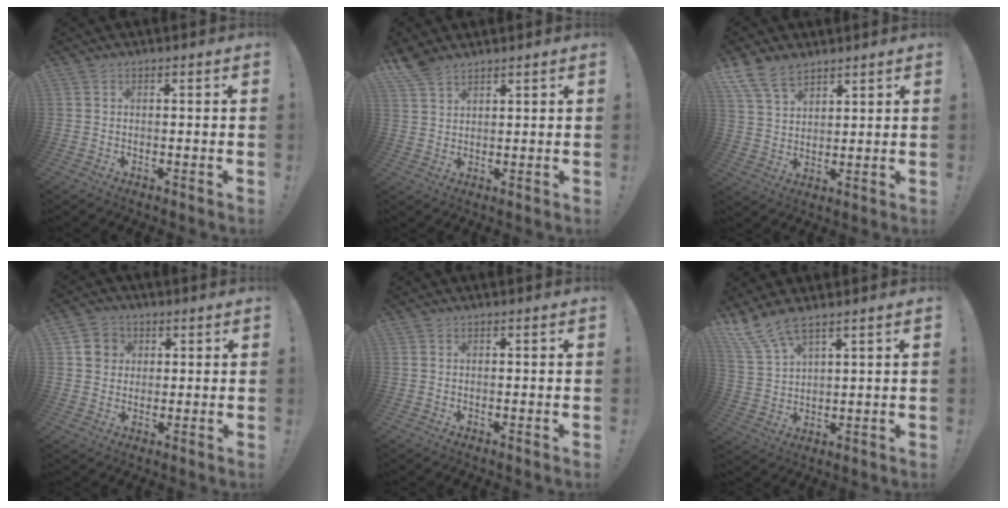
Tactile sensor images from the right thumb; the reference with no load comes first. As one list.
[{"total": 5.5, "force": [4.7, 2.0, 2.1], "torque": [-0.038, -0.028, 0.089]}, {"total": 9.9, "force": [7.3, 5.4, 4.0], "torque": [-0.084, -0.032, 0.144]}, {"total": 6.2, "force": [1.8, 5.7, 1.6], "torque": [-0.022, 0.000, 0.036]}, {"total": 0.0}, {"total": 7.6, "force": [6.2, 1.8, 3.9], "torque": [-0.097, -0.025, 0.122]}]